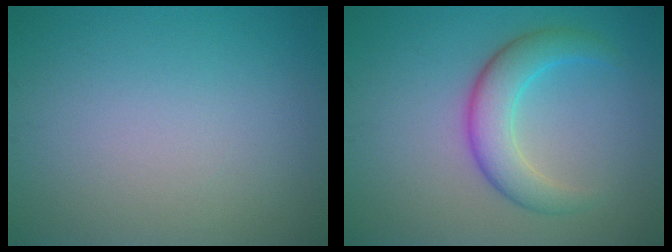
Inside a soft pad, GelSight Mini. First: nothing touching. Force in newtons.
{"total": 3.8, "press": 3.8, "slide": 0.0}